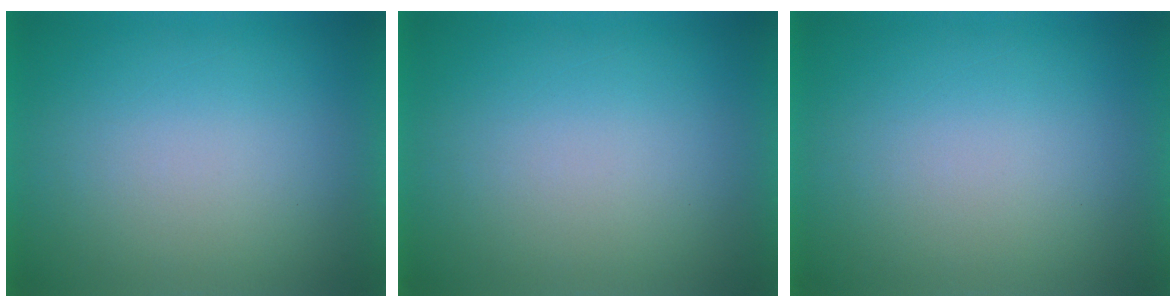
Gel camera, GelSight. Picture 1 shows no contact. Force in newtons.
{"total": 1.0}
{"total": 0.0}